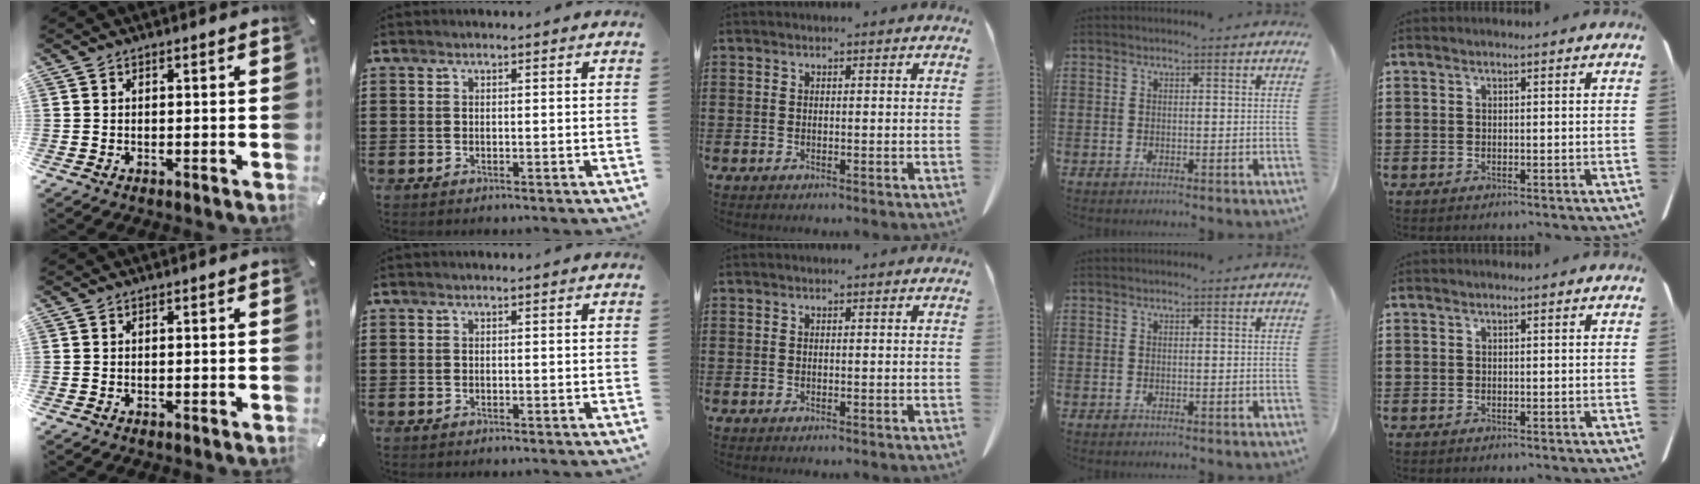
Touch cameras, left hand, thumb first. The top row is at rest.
{}